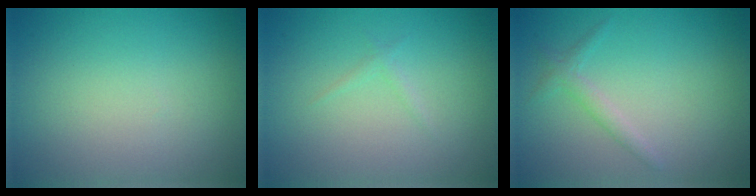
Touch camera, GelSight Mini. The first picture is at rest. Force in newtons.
{"total": 0.6, "press": 0.6, "slide": 0.0}
{"total": 1.3, "press": 1.3, "slide": 0.0}